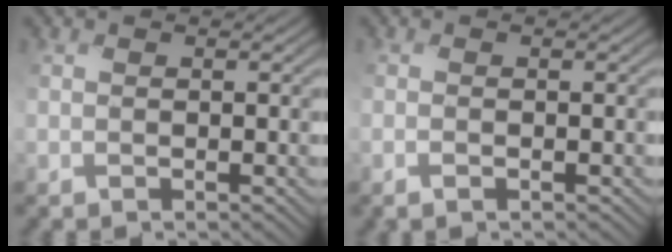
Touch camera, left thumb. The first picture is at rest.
{"total": 0.6, "force": [-0.3, -0.4, 0.4], "torque": [-0.010, 0.006, -0.010]}